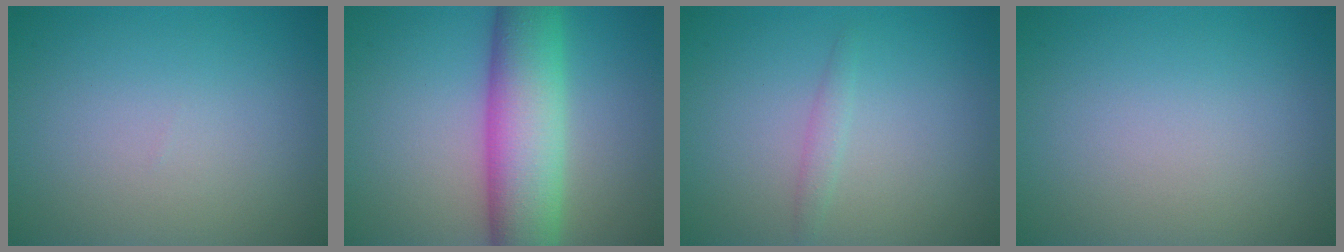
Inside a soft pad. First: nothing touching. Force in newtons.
{"total": 9.0, "press": 9.0, "slide": 0.2}
{"total": 0.5, "press": 0.5, "slide": 0.1}
{"total": 0.0}